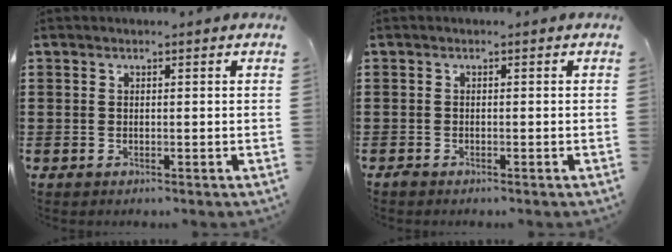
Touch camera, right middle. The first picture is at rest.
{"total": 0.0}